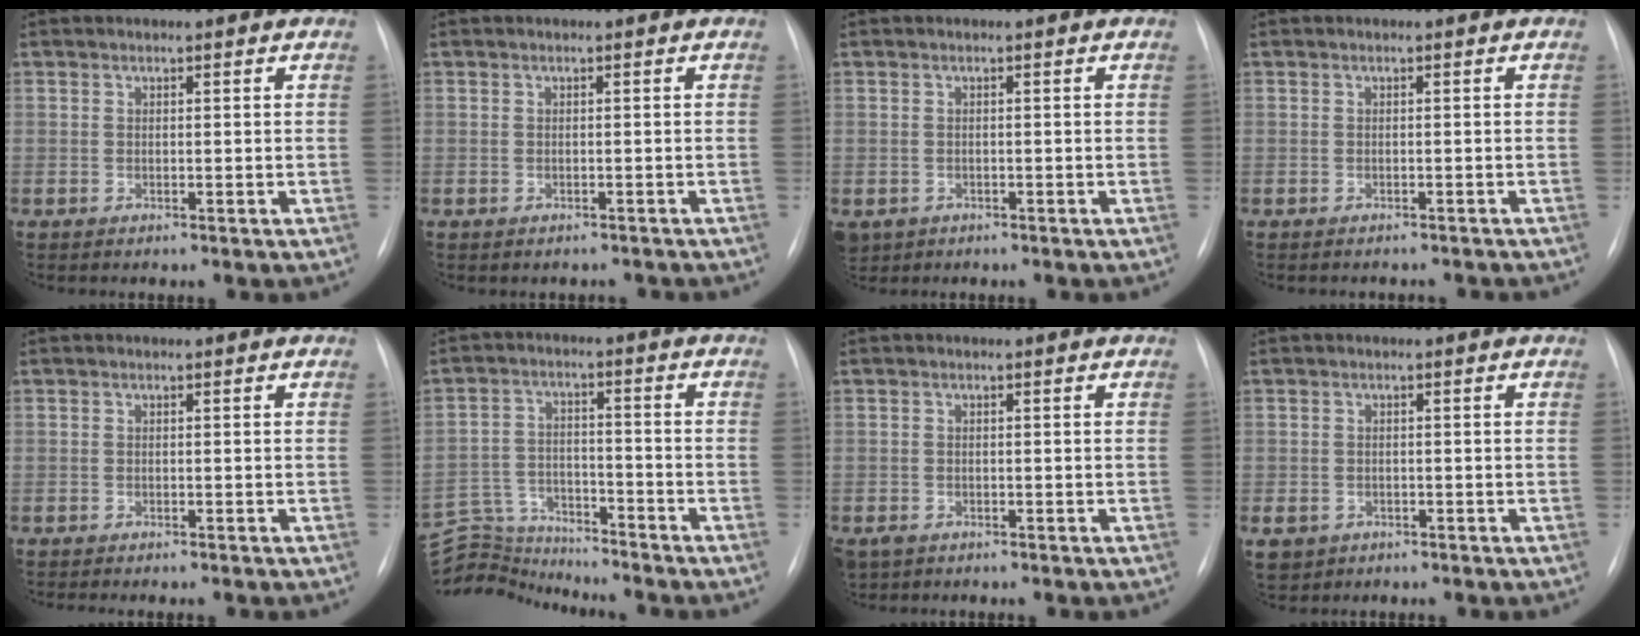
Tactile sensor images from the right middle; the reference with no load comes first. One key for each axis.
{"total": 1.9, "fx": -1.7, "fy": 0.8, "fz": 0.3, "tx": -0.007, "ty": 0.000, "tz": -0.018}
{"total": 4.9, "fx": -2.5, "fy": 4.0, "fz": 1.5, "tx": -0.034, "ty": -0.001, "tz": -0.035}
{"total": 5.6, "fx": -5.1, "fy": 1.7, "fz": 1.6, "tx": -0.015, "ty": 0.003, "tz": -0.055}
{"total": 2.9, "fx": -2.4, "fy": 0.4, "fz": 1.4, "tx": -0.020, "ty": -0.007, "tz": -0.025}
{"total": 9.6, "fx": -9.6, "fy": 0.6, "fz": -0.5, "tx": -0.001, "ty": 0.022, "tz": -0.175}
{"total": 3.0, "fx": -1.9, "fy": 2.1, "fz": 1.0, "tx": -0.019, "ty": -0.002, "tz": -0.027}
{"total": 5.1, "fx": -2.6, "fy": 4.2, "fz": 1.4, "tx": -0.031, "ty": 0.000, "tz": -0.036}